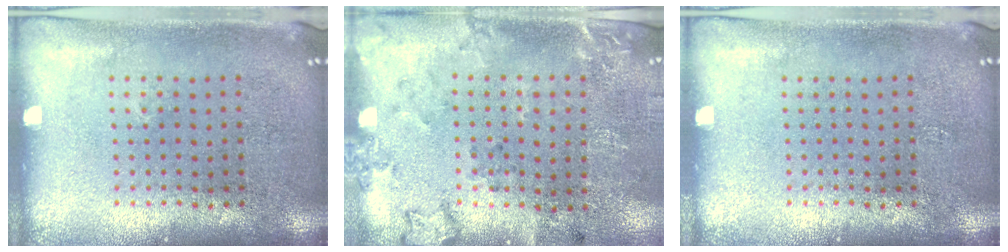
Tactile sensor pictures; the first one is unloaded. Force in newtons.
{"total": 2.0, "press": 1.4, "slide": 1.4}
{"total": 0.0}